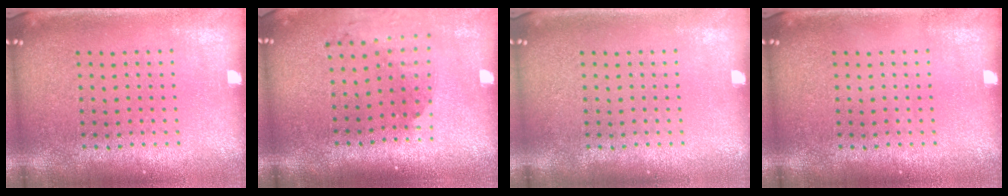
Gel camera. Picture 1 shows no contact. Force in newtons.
{"total": 1.9, "press": 1.4, "slide": 1.3}
{"total": 0.0}
{"total": 0.0}